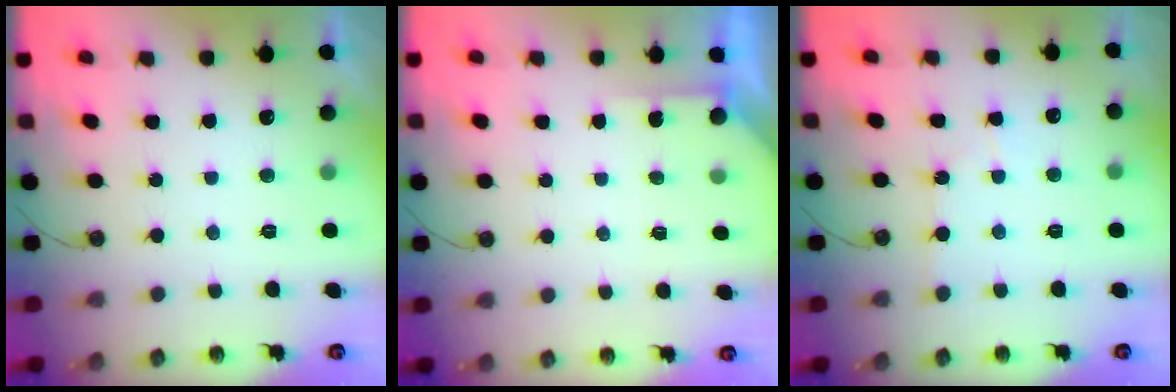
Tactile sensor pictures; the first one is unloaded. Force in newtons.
{"total": 2.5, "press": 2.5, "slide": 0.3}
{"total": 3.0, "press": 2.9, "slide": 0.5}